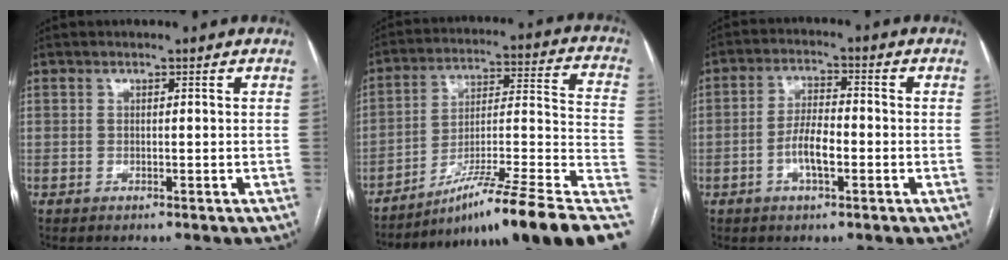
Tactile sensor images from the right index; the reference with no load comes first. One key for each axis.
{"total": 22.6, "fx": -15.0, "fy": 0.1, "fz": 16.9, "tx": -0.175, "ty": 0.028, "tz": -0.240}
{"total": 5.3, "fx": -1.7, "fy": 1.7, "fz": 4.8, "tx": -0.095, "ty": 0.006, "tz": -0.035}